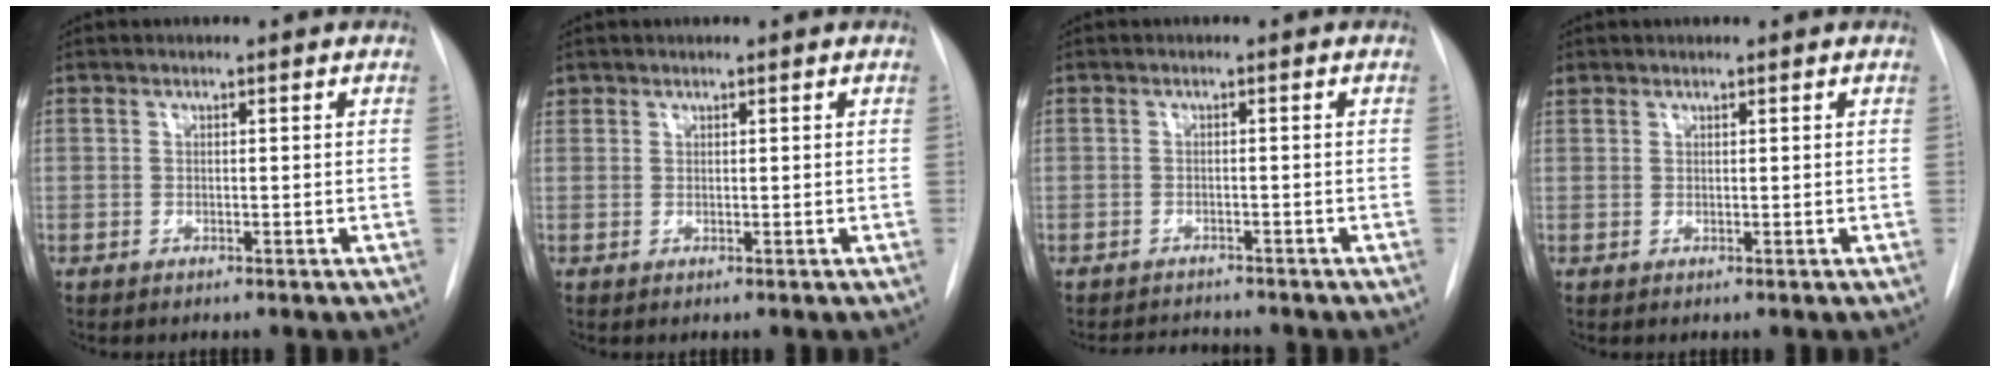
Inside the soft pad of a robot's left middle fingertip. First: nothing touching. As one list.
[{"total": 0.8, "force": [0.6, 0.6, 0.0], "torque": [0.004, 0.009, 0.009]}, {"total": 3.8, "force": [-3.8, 0.5, 0.4], "torque": [-0.005, -0.007, -0.058]}, {"total": 0.7, "force": [0.6, 0.4, -0.2], "torque": [0.006, 0.009, 0.011]}]